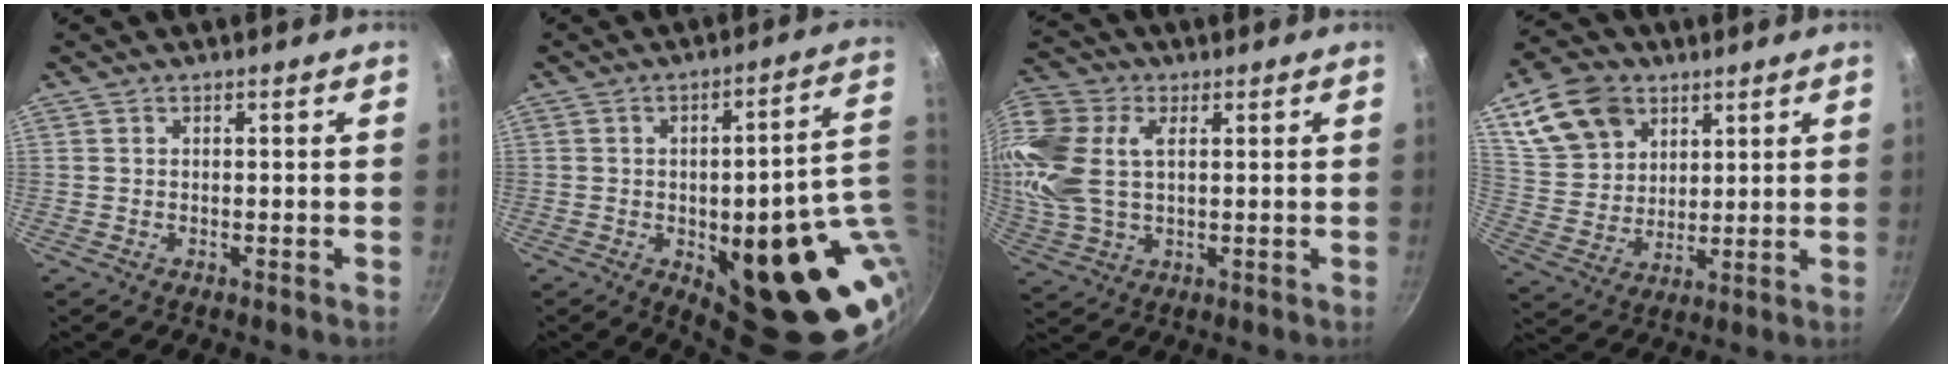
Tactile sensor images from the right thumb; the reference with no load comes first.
{"total": 26.5, "force": [-4.4, 11.1, 23.7], "torque": [-0.230, -0.001, -0.037]}
{"total": 16.6, "force": [3.4, 10.6, 12.3], "torque": [-0.273, 0.012, 0.060]}
{"total": 14.3, "force": [7.0, 10.5, 6.7], "torque": [-0.104, -0.015, 0.140]}